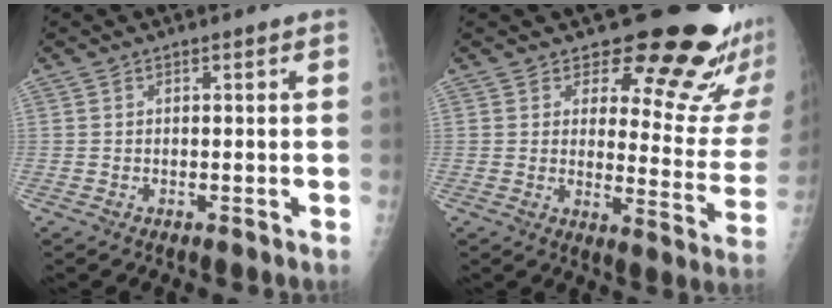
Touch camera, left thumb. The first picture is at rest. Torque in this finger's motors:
{"motor_torque": [0.42, 0.18, -0.27, -0.44, 0.09]}